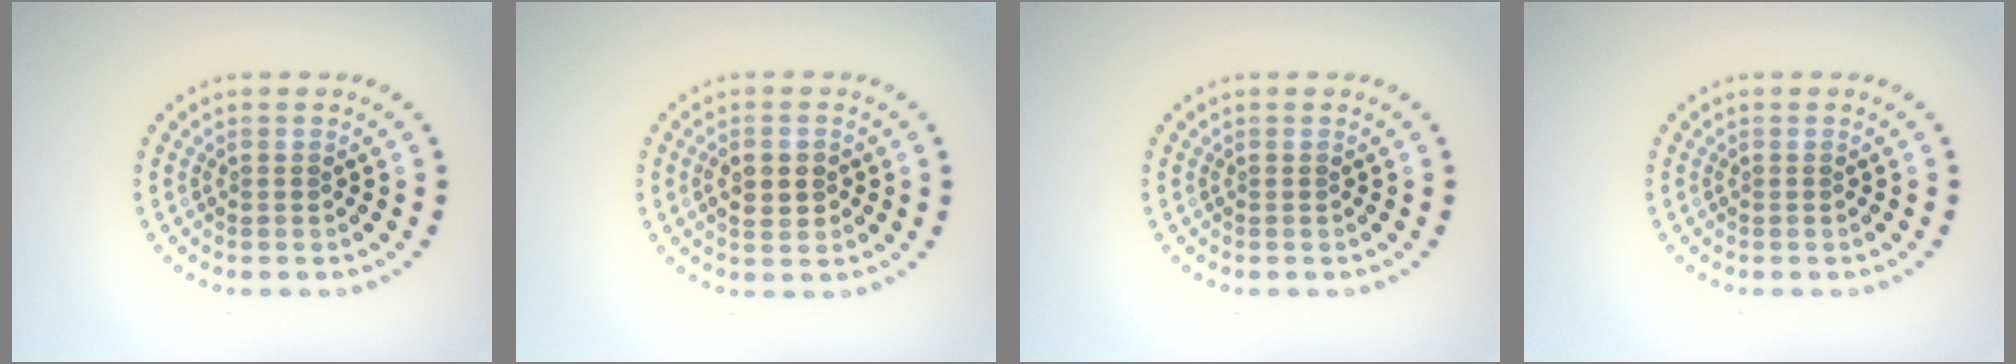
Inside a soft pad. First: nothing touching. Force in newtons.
{"total": 2.8, "press": 2.8, "slide": 0.1}
{"total": 0.0}
{"total": 0.0}